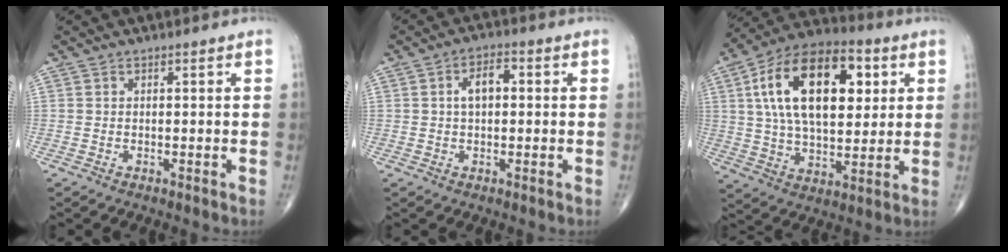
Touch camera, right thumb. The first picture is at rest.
{"total": 4.7, "force": [0.5, 2.6, 3.9], "torque": [-0.067, 0.014, 0.005]}
{"total": 23.1, "force": [6.2, 12.4, 18.4], "torque": [-0.292, 0.001, 0.097]}